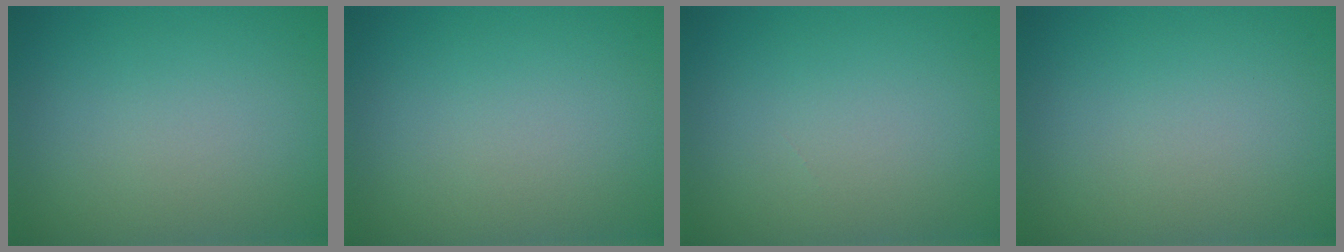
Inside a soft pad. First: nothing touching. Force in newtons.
{"total": 0.0}
{"total": 0.0}
{"total": 0.0}